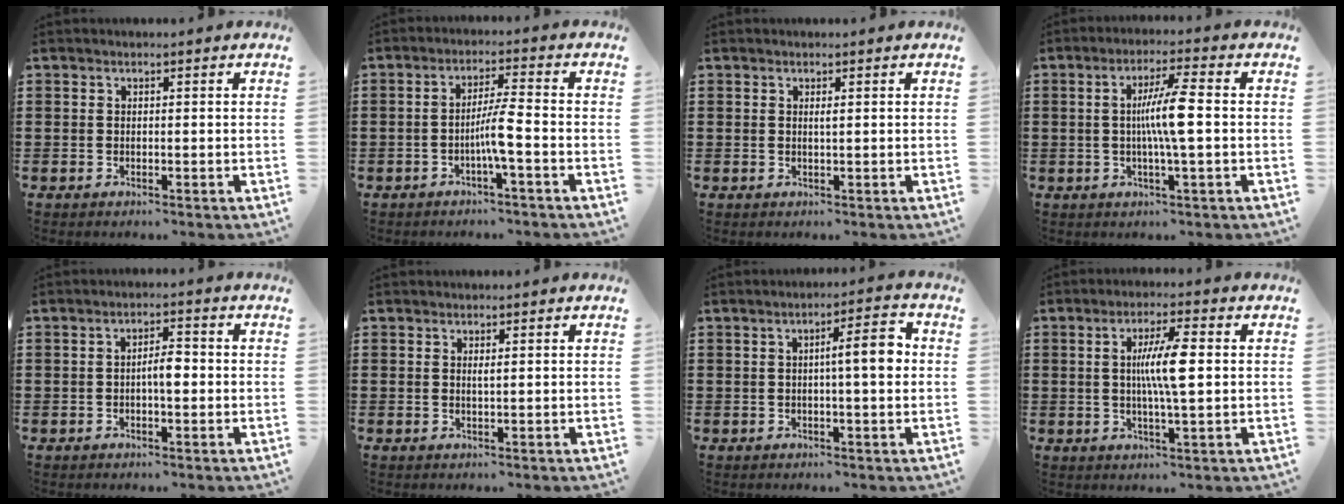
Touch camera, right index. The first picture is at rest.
{"total": 4.8, "force": [-1.7, -0.1, 4.4], "torque": [-0.088, -0.005, -0.037]}
{"total": 0.6, "force": [0.2, 0.1, 0.6], "torque": [-0.012, -0.001, 0.005]}
{"total": 7.1, "force": [-0.1, 0.3, 7.1], "torque": [-0.135, -0.003, -0.012]}
{"total": 3.4, "force": [-0.5, 1.1, 3.1], "torque": [-0.057, 0.007, -0.011]}
{"total": 0.6, "force": [0.3, 0.1, 0.5], "torque": [-0.011, -0.001, 0.006]}
{"total": 5.6, "force": [0.4, 0.9, 5.5], "torque": [-0.086, -0.003, -0.001]}
{"total": 7.4, "force": [0.6, 0.9, 7.3], "torque": [-0.141, -0.002, 0.003]}